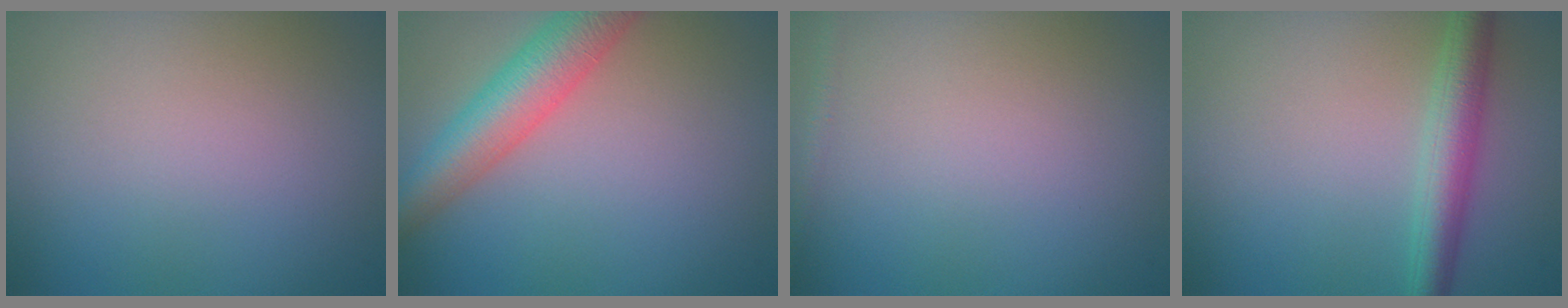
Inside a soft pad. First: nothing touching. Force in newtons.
{"total": 5.9, "press": 5.9, "slide": 0.2}
{"total": 0.8, "press": 0.8, "slide": 0.0}
{"total": 3.8, "press": 3.8, "slide": 0.1}